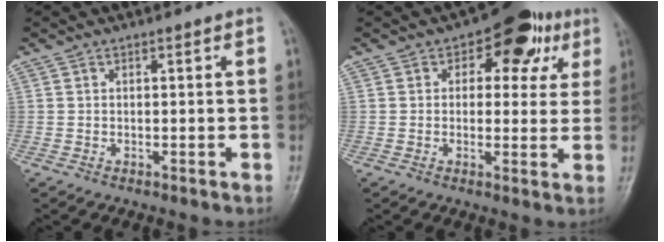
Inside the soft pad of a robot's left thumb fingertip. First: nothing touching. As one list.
[{"total": 10.3, "force": [4.1, 6.5, 6.8], "torque": [-0.031, 0.003, 0.044]}]